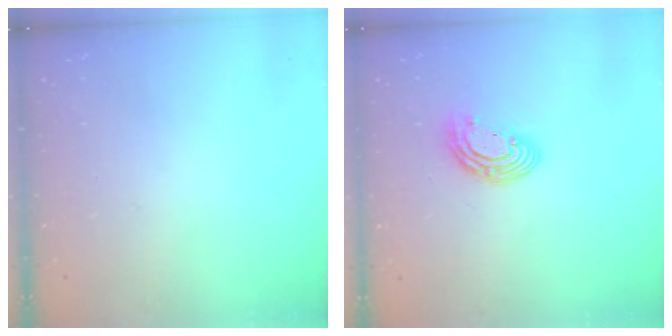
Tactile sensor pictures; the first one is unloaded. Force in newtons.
{"total": 9.2, "press": 9.2, "slide": 0.6}